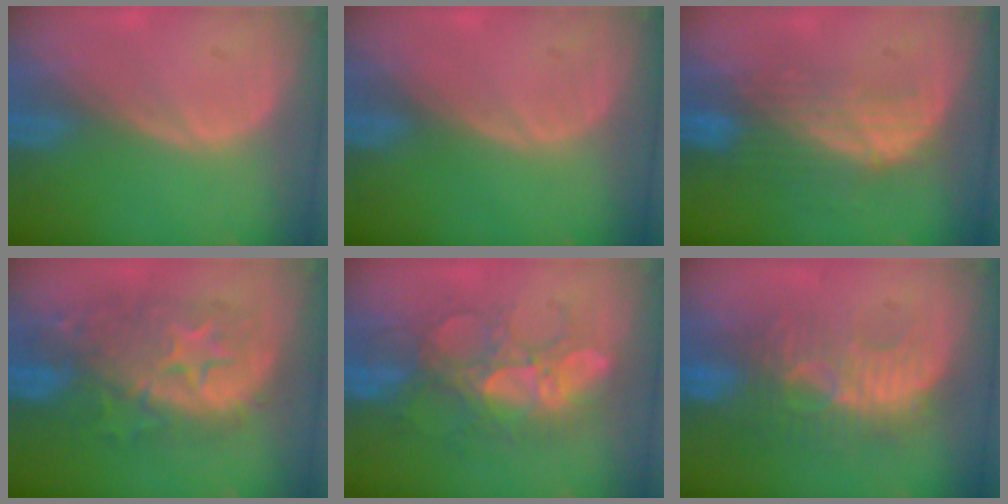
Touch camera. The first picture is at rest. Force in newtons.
{"total": 0.0}
{"total": 7.6, "press": 7.1, "slide": 2.8}
{"total": 11.2, "press": 11.1, "slide": 0.8}
{"total": 9.1, "press": 9.0, "slide": 1.8}
{"total": 9.3, "press": 8.8, "slide": 2.9}